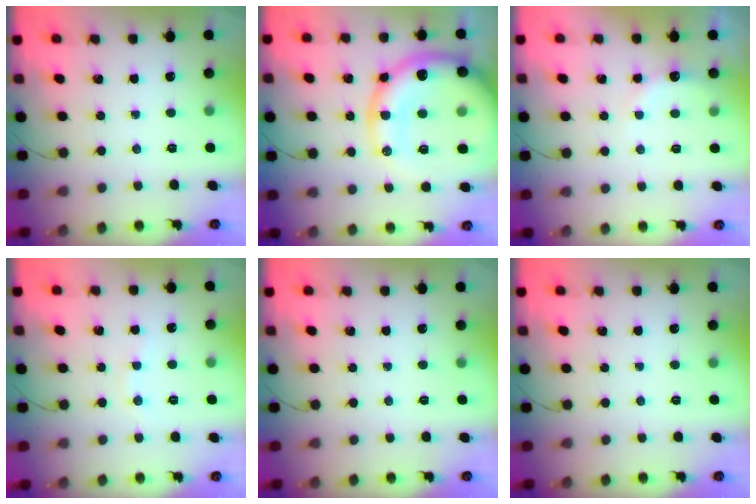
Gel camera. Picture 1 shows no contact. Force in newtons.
{"total": 25.5, "press": 25.0, "slide": 4.9}
{"total": 5.1, "press": 4.9, "slide": 1.3}
{"total": 2.7, "press": 2.6, "slide": 0.8}
{"total": 0.0}
{"total": 0.0}